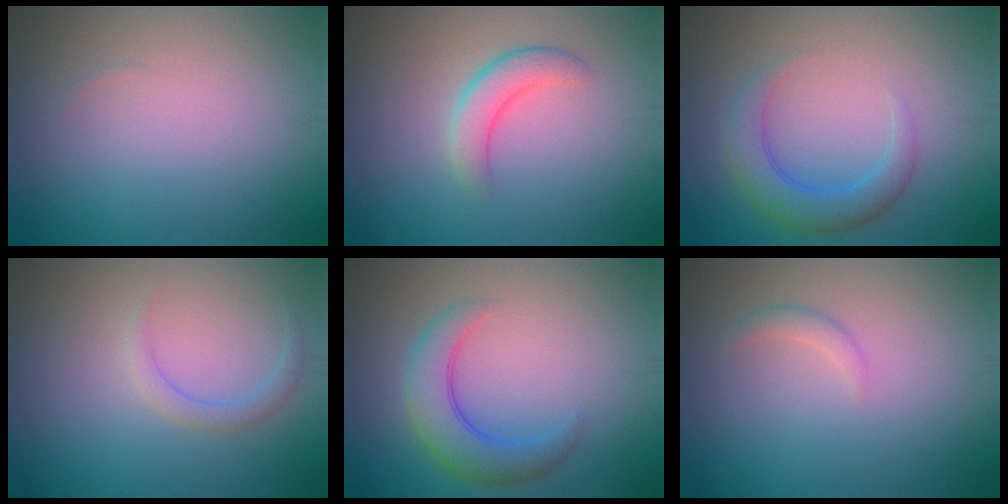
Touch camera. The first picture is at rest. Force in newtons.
{"total": 2.6, "press": 2.6, "slide": 0.1}
{"total": 3.6, "press": 3.6, "slide": 0.2}
{"total": 1.3, "press": 1.3, "slide": 0.1}
{"total": 4.4, "press": 4.4, "slide": 0.3}
{"total": 1.0, "press": 1.0, "slide": 0.1}